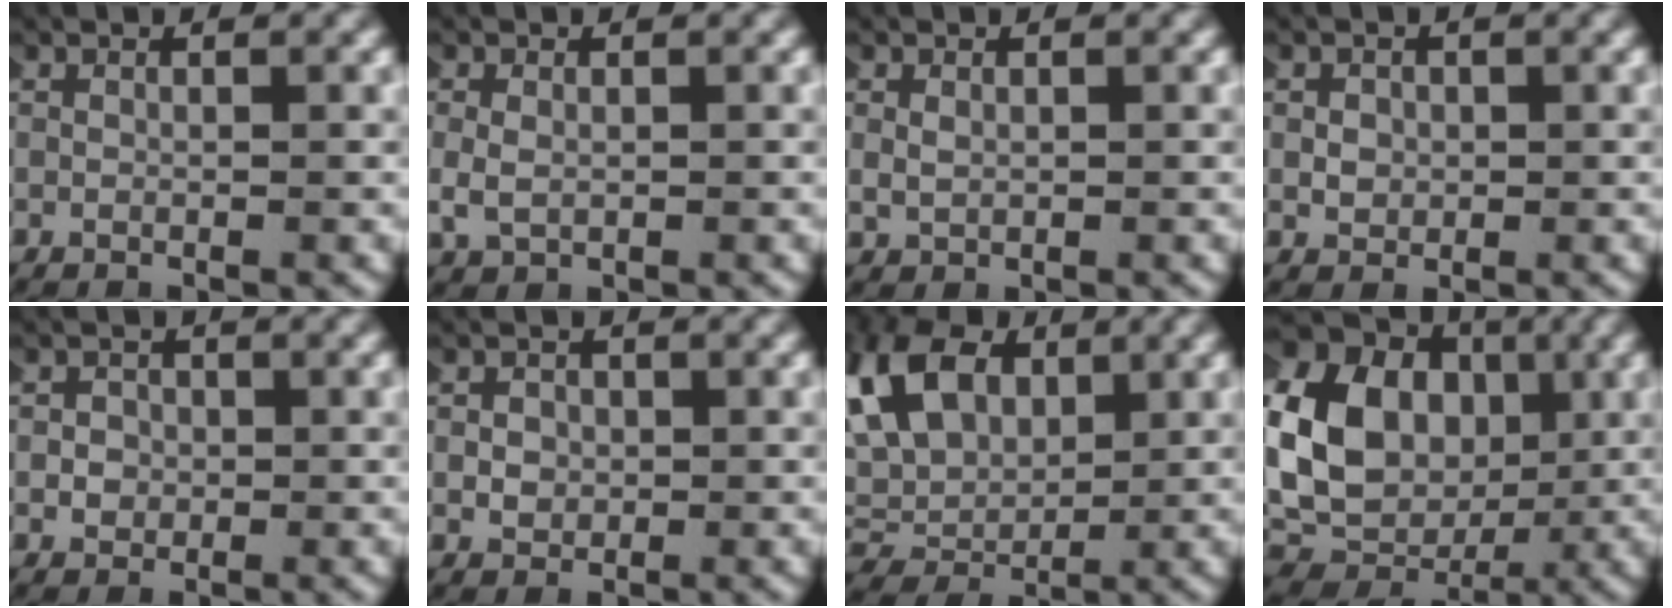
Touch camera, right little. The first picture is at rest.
{"total": 1.9, "force": [0.0, 1.5, 1.2], "torque": [-0.045, -0.003, 0.005]}
{"total": 1.1, "force": [0.4, 0.8, 0.6], "torque": [-0.025, -0.002, 0.012]}
{"total": 1.0, "force": [0.0, 1.0, 0.3], "torque": [-0.013, 0.008, -0.004]}
{"total": 1.5, "force": [-0.3, 1.4, 0.2], "torque": [-0.009, 0.006, -0.011]}
{"total": 1.3, "force": [-0.1, 1.2, 0.4], "torque": [-0.013, 0.007, -0.005]}
{"total": 9.6, "force": [1.8, 7.2, 6.0], "torque": [-0.157, -0.015, 0.035]}
{"total": 15.9, "force": [0.8, 13.0, 9.1], "torque": [-0.215, -0.019, 0.010]}